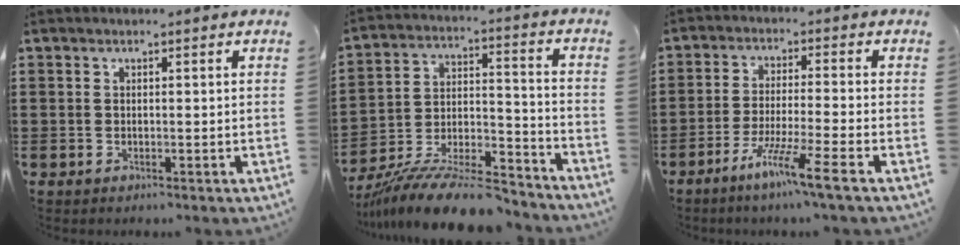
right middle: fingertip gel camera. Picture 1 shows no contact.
{"total": 12.7, "force": [-11.5, 1.2, 5.3], "torque": [-0.080, 0.031, -0.218]}
{"total": 7.3, "force": [-5.1, -0.4, 5.3], "torque": [-0.097, -0.010, -0.096]}